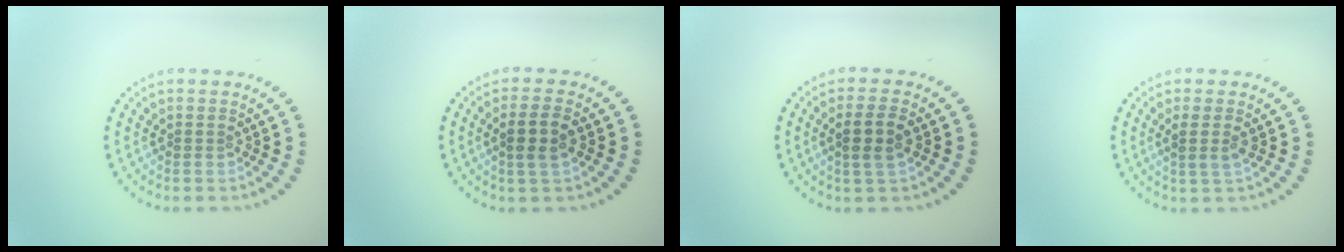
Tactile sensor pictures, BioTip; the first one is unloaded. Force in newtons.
{"total": 2.5, "press": 2.4, "slide": 0.9}
{"total": 2.4, "press": 2.3, "slide": 0.8}
{"total": 1.6, "press": 1.4, "slide": 0.8}